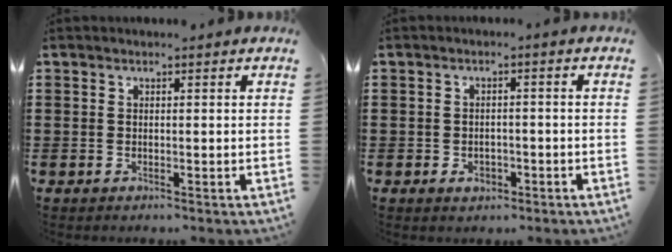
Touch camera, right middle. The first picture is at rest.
{"total": 1.8, "force": [-0.9, 1.2, 1.0], "torque": [-0.016, -0.005, -0.020]}